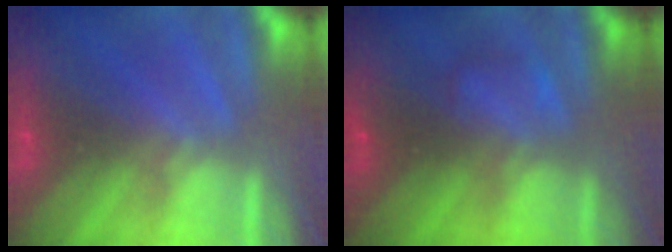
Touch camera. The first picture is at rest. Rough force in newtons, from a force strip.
{"total": 1.8}